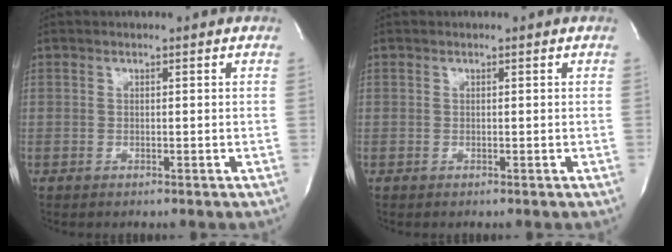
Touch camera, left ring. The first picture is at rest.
{"total": 0.0}